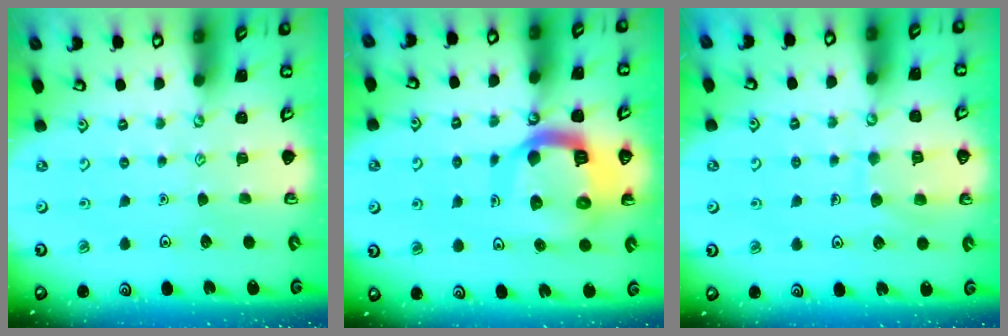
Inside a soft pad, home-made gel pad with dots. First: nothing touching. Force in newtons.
{"total": 14.7, "press": 14.6, "slide": 1.8}
{"total": 7.5, "press": 7.5, "slide": 0.7}